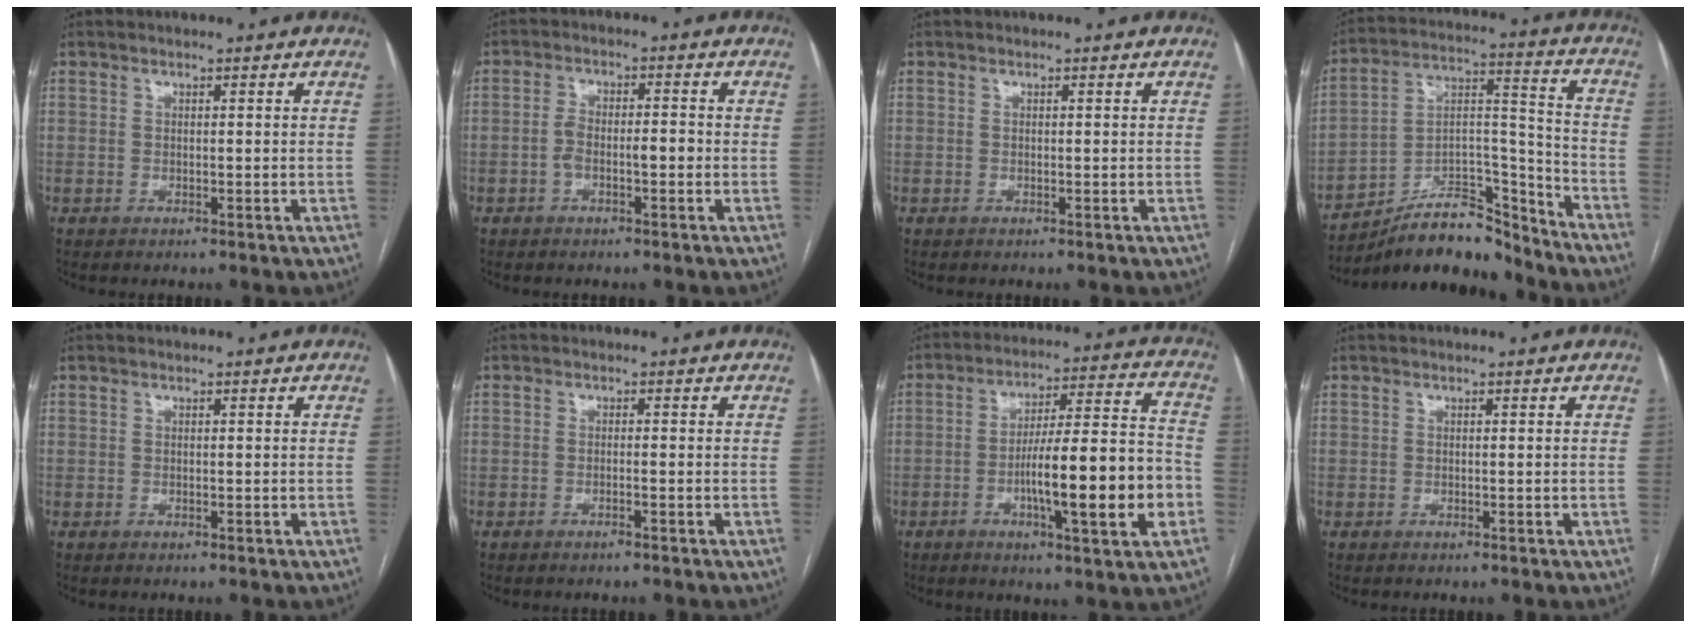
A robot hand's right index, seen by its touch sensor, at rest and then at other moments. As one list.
[{"total": 4.1, "force": [-1.2, 1.5, 3.6], "torque": [-0.068, 0.020, -0.017]}, {"total": 0.0}, {"total": 16.5, "force": [-14.5, 4.8, 6.1], "torque": [-0.097, 0.046, -0.244]}, {"total": 0.0}, {"total": 0.9, "force": [-0.6, -0.1, 0.6], "torque": [-0.013, 0.000, -0.010]}, {"total": 16.6, "force": [-4.5, 1.5, 16.0], "torque": [-0.253, 0.009, -0.067]}, {"total": 0.0}]